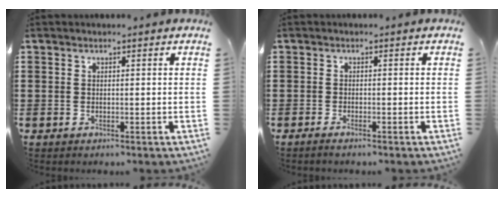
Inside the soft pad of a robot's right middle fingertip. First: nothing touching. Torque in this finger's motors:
{"motor_torque": [-0.35, 0.53, -0.01, -0.01]}